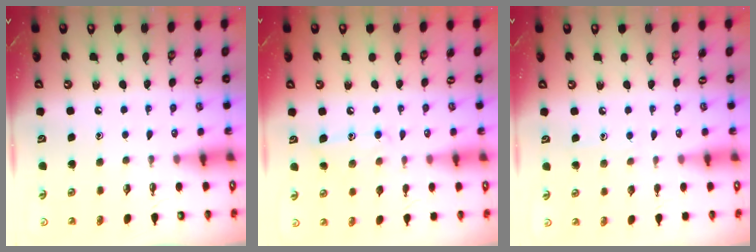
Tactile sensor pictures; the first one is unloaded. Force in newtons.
{"total": 9.6, "press": 9.6, "slide": 0.5}
{"total": 5.6, "press": 5.6, "slide": 0.6}